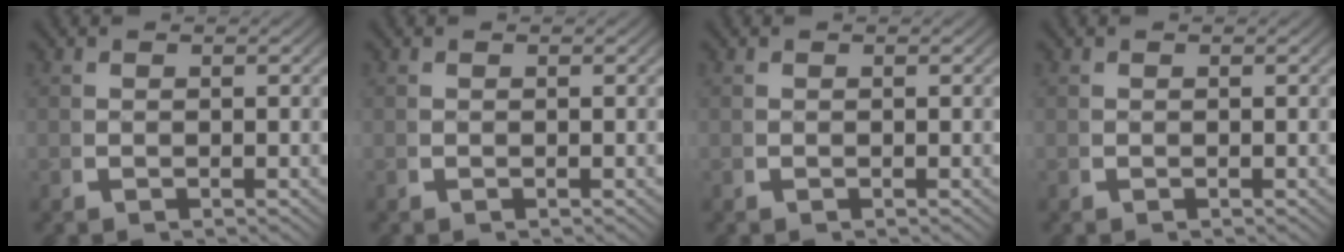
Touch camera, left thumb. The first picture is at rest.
{"total": 0.0}
{"total": 0.0}
{"total": 0.0}